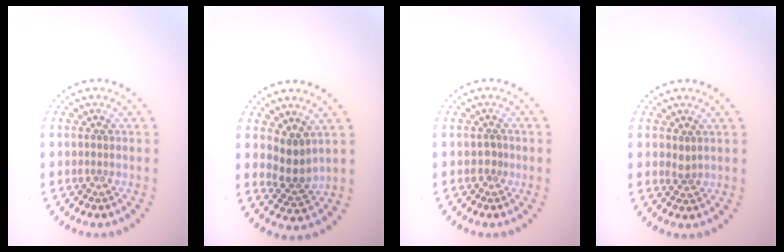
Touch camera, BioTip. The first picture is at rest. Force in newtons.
{"total": 2.5, "press": 2.0, "slide": 1.6}
{"total": 0.9, "press": 0.6, "slide": 0.7}
{"total": 0.9, "press": 0.6, "slide": 0.7}